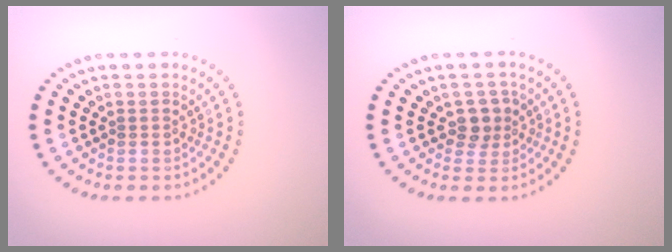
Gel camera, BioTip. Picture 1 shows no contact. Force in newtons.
{"total": 2.2, "press": 1.9, "slide": 1.0}